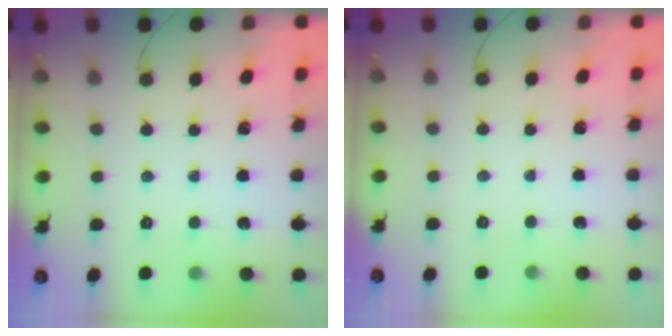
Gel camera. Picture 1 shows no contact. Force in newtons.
{"total": 2.5, "press": 2.4, "slide": 0.5}